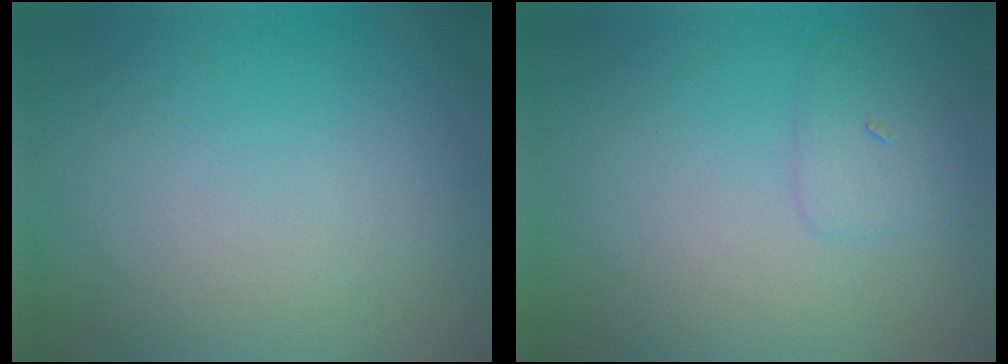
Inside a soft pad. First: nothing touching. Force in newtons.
{"total": 1.4, "press": 1.4, "slide": 0.1}